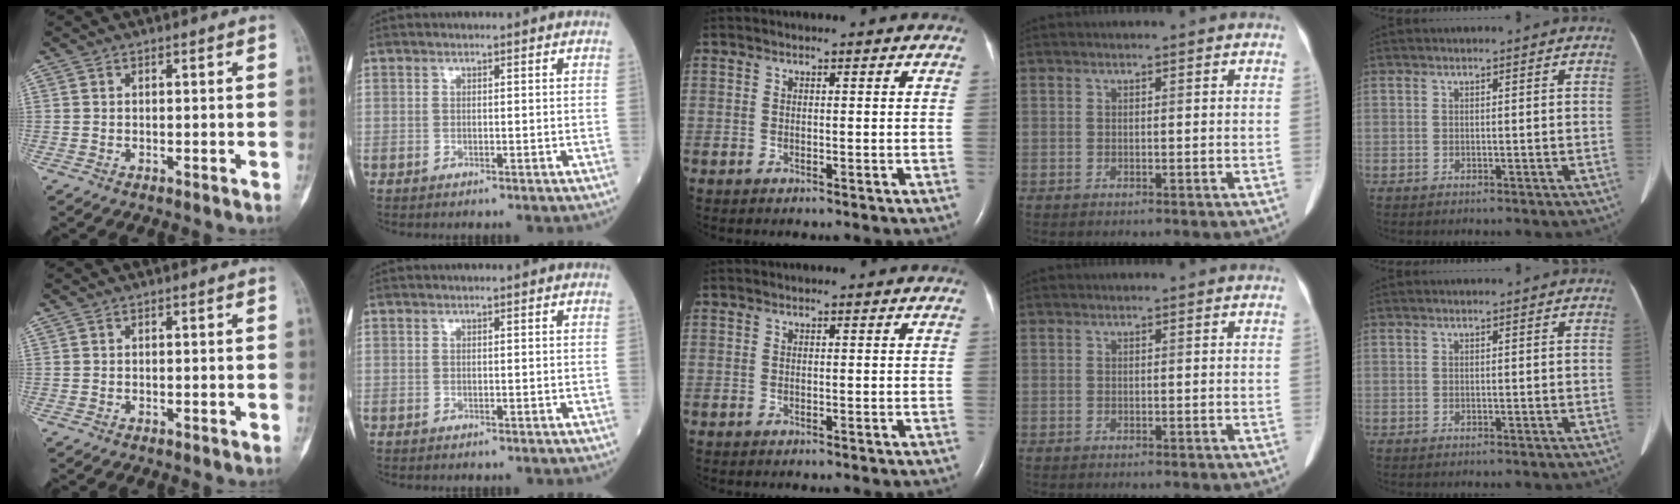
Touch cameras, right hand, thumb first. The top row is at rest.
{}